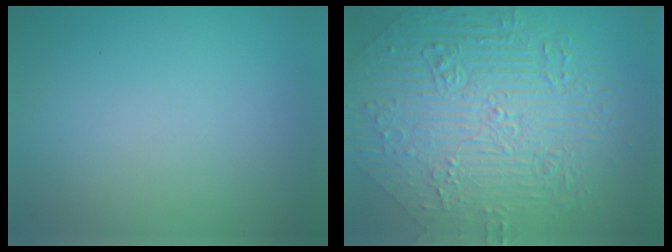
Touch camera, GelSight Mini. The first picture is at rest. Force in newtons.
{"total": 10.8, "press": 7.5, "slide": 7.8}